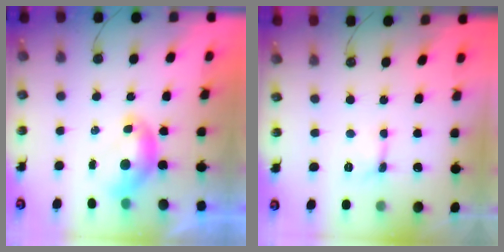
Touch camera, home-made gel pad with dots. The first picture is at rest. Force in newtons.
{"total": 1.9, "press": 1.9, "slide": 0.4}